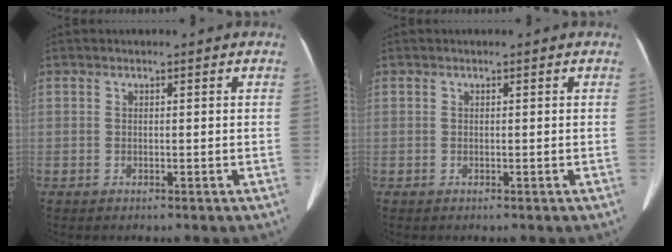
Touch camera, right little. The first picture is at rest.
{"total": 0.0}